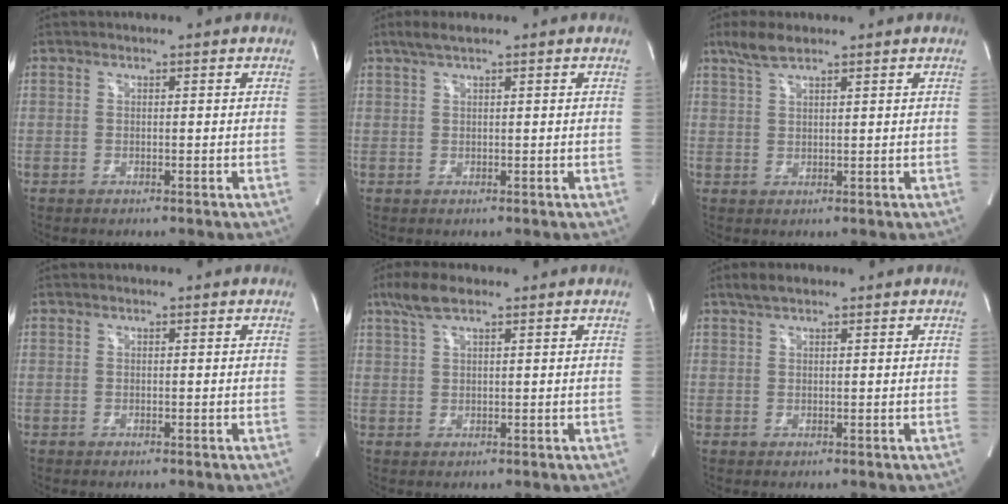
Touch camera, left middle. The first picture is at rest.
{"total": 2.2, "force": [1.6, 0.0, 1.6], "torque": [-0.040, 0.012, 0.032]}
{"total": 3.7, "force": [2.9, 0.6, 2.3], "torque": [-0.056, 0.010, 0.061]}
{"total": 0.0}
{"total": 4.5, "force": [3.1, 1.0, 3.1], "torque": [-0.072, 0.017, 0.062]}
{"total": 2.3, "force": [1.7, 0.7, 1.4], "torque": [-0.031, 0.015, 0.033]}